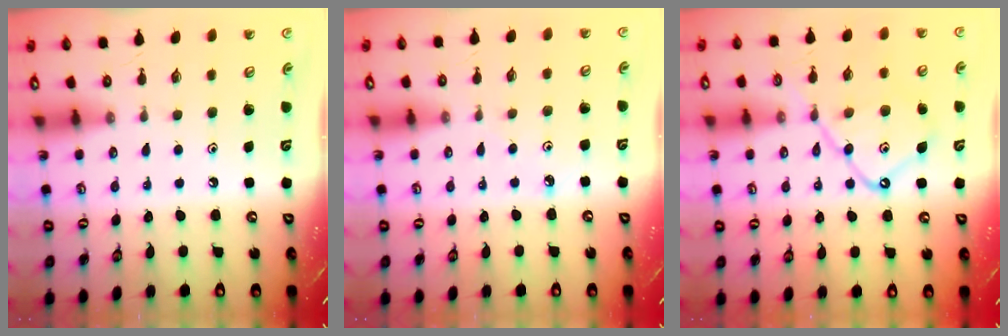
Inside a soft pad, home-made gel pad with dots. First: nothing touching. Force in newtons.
{"total": 2.2, "press": 2.2, "slide": 0.2}
{"total": 13.8, "press": 13.7, "slide": 1.2}